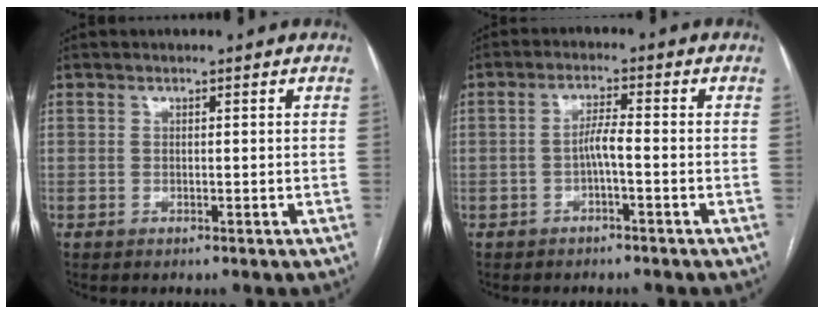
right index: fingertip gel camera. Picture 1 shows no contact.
{"total": 2.9, "force": [-1.1, 0.2, 2.7], "torque": [-0.049, 0.007, -0.020]}